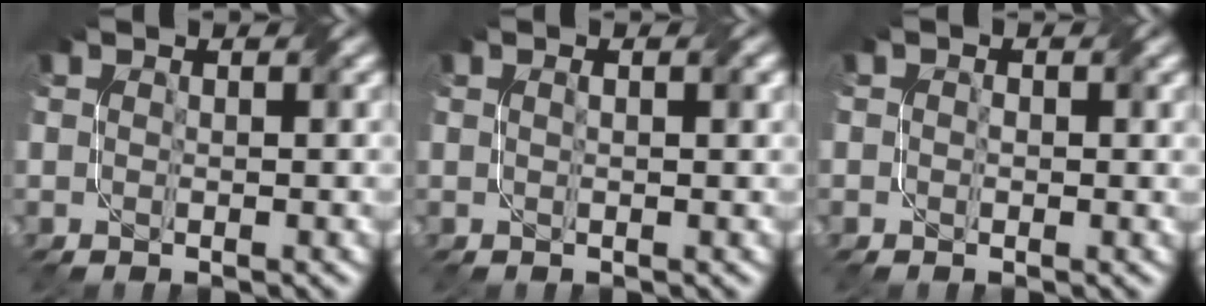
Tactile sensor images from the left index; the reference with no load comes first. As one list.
[{"total": 1.1, "force": [0.3, 0.3, 1.0], "torque": [-0.017, 0.001, 0.004]}, {"total": 1.0, "force": [0.1, 0.8, 0.6], "torque": [-0.005, -0.003, 0.002]}]